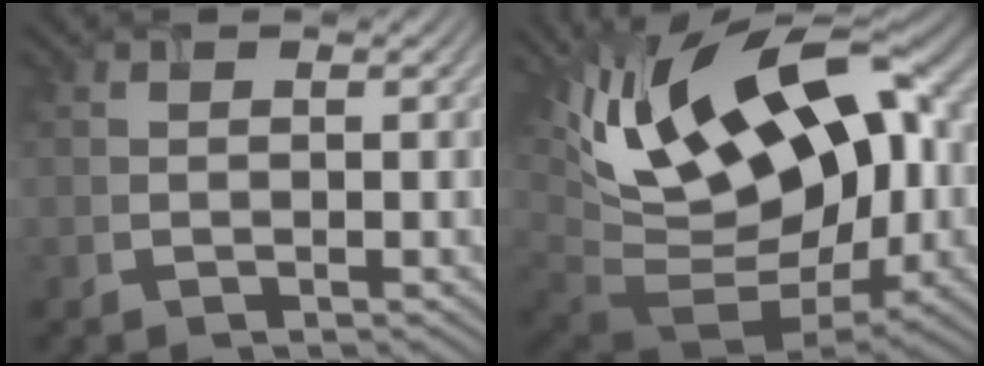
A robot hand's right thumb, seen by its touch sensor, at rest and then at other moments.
{"total": 19.9, "force": [4.8, 11.1, 15.8], "torque": [-0.285, 0.005, 0.090]}